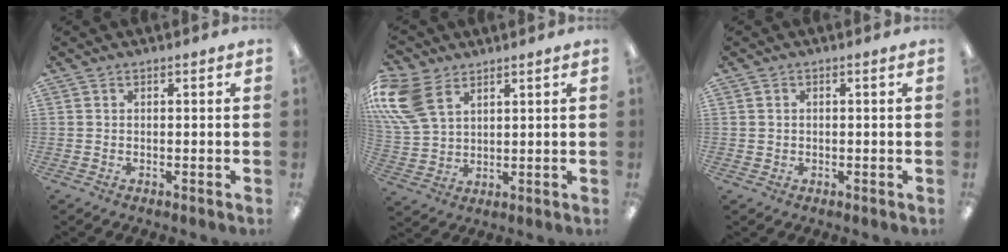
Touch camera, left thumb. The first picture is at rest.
{"total": 12.4, "force": [5.7, 8.2, 7.3], "torque": [-0.178, -0.004, 0.109]}
{"total": 0.5, "force": [0.1, 0.5, 0.0], "torque": [-0.001, 0.001, 0.003]}